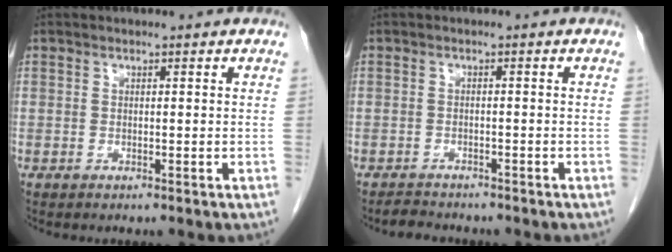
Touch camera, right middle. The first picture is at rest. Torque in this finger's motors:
{"motor_torque": [0.02, -0.02, -0.02, 0.00]}